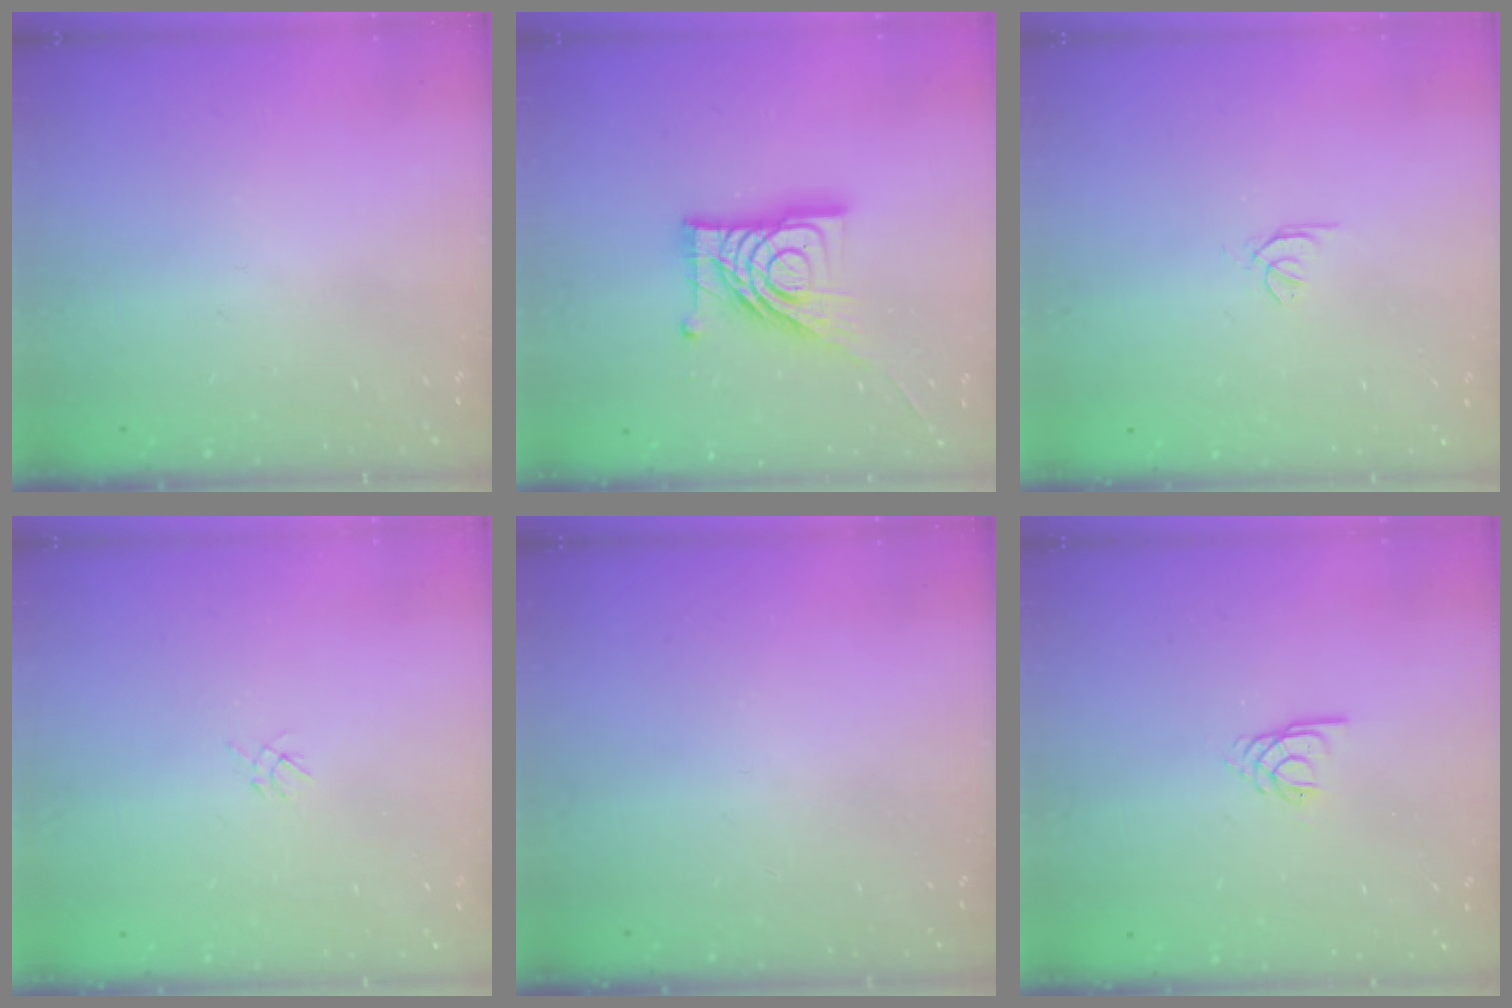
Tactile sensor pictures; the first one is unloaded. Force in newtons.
{"total": 17.8, "press": 17.7, "slide": 2.0}
{"total": 0.5, "press": 0.4, "slide": 0.3}
{"total": 2.2, "press": 2.2, "slide": 0.5}
{"total": 0.0}
{"total": 2.6, "press": 2.6, "slide": 0.3}